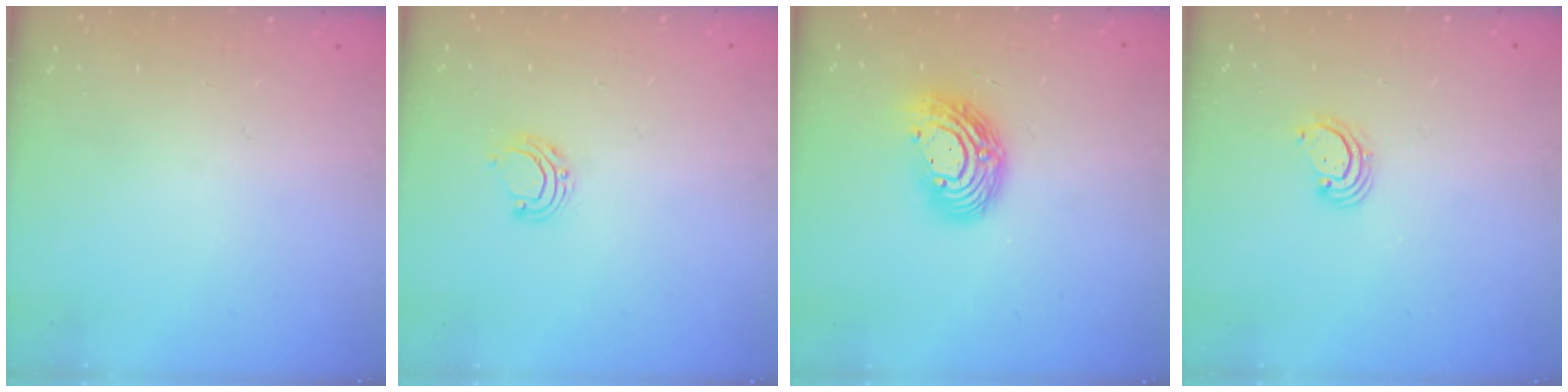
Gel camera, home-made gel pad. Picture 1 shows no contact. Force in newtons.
{"total": 6.6, "press": 6.6, "slide": 0.7}
{"total": 12.8, "press": 12.8, "slide": 1.1}
{"total": 2.7, "press": 2.7, "slide": 0.3}